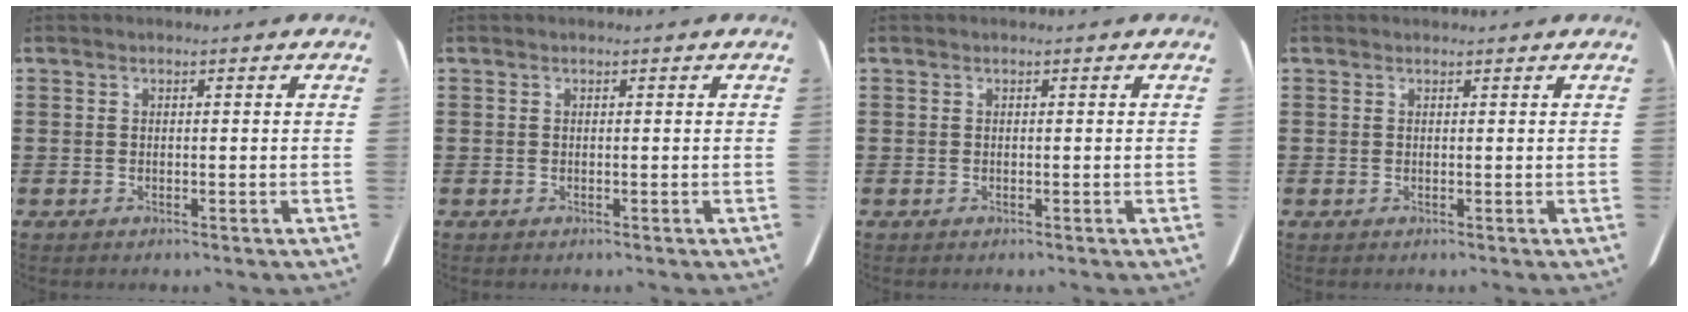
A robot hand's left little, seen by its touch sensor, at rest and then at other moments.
{"total": 0.0}
{"total": 0.0}
{"total": 0.0}